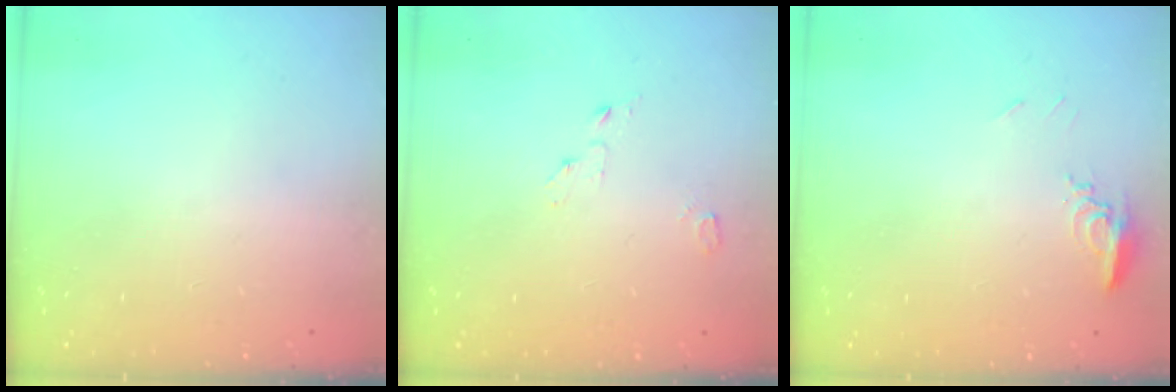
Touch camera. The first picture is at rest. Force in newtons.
{"total": 2.6, "press": 2.6, "slide": 0.2}
{"total": 8.3, "press": 8.1, "slide": 1.9}